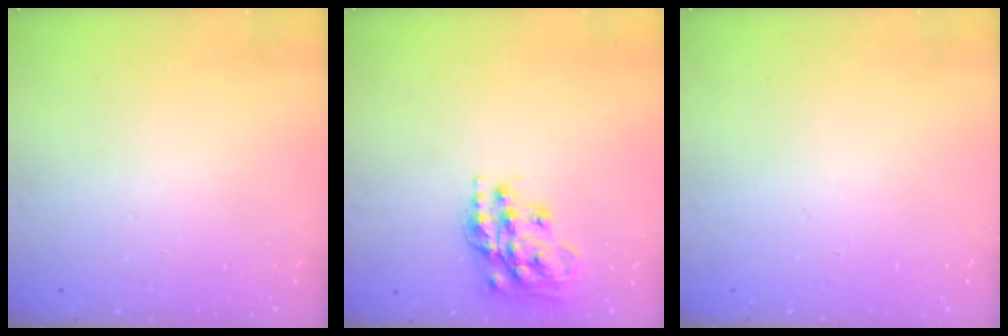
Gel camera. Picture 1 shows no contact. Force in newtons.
{"total": 16.1, "press": 16.0, "slide": 1.3}
{"total": 0.0}